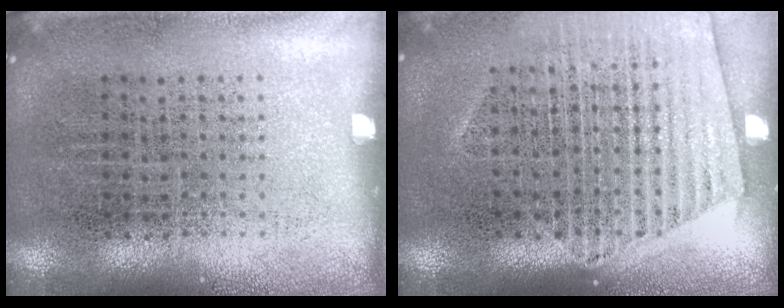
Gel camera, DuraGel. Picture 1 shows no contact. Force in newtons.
{"total": 1.6, "press": 1.4, "slide": 0.6}